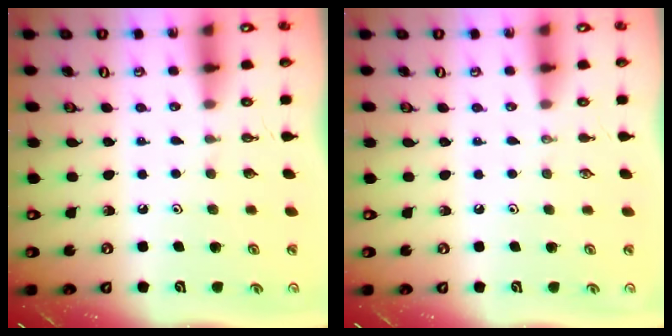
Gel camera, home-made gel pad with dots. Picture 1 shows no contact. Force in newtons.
{"total": 0.0}